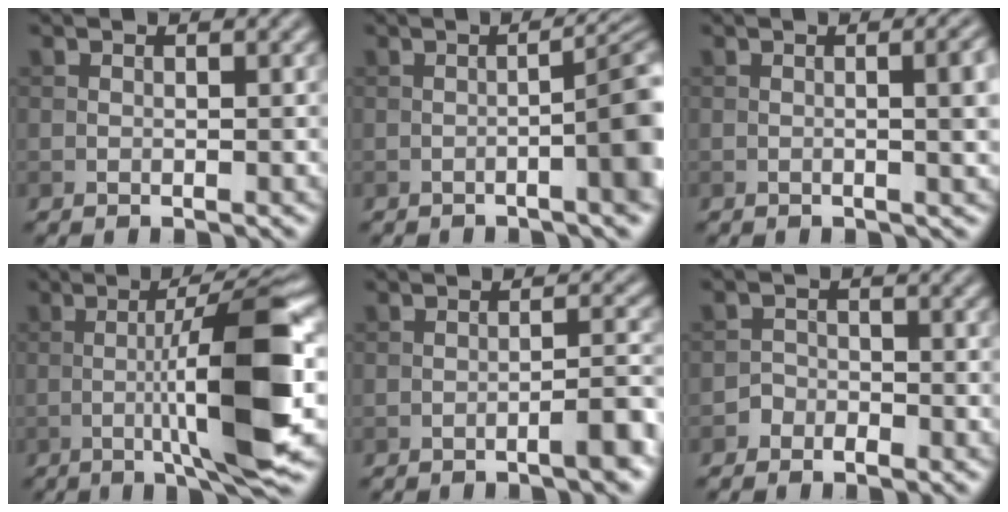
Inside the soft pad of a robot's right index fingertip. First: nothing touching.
{"total": 7.2, "force": [-1.2, 1.6, 7.0], "torque": [-0.082, 0.000, -0.016]}
{"total": 5.5, "force": [0.0, 2.2, 5.0], "torque": [-0.039, 0.009, 0.001]}
{"total": 10.9, "force": [-1.1, 1.7, 10.7], "torque": [-0.156, 0.009, -0.022]}
{"total": 3.2, "force": [-1.7, 0.6, 2.6], "torque": [-0.035, 0.013, -0.033]}
{"total": 1.3, "force": [-0.9, 0.9, 0.1], "torque": [0.002, 0.007, -0.018]}